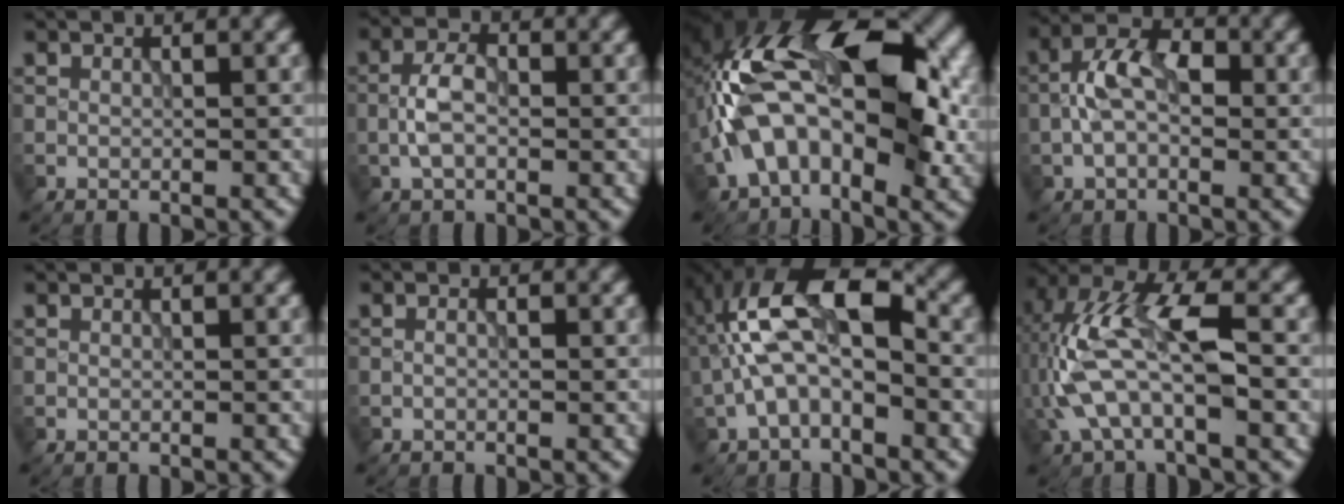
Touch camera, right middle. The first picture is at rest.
{"total": 3.1, "force": [-0.7, 1.6, 2.5], "torque": [-0.051, 0.008, -0.020]}
{"total": 14.9, "force": [0.2, 7.8, 12.7], "torque": [-0.224, 0.016, -0.013]}
{"total": 5.3, "force": [-0.3, 3.1, 4.4], "torque": [-0.080, 0.013, -0.013]}
{"total": 0.0}
{"total": 1.0, "force": [0.1, 0.6, 0.8], "torque": [-0.003, -0.006, -0.009]}
{"total": 7.3, "force": [-0.6, 3.2, 6.5], "torque": [-0.126, 0.027, -0.017]}
{"total": 9.4, "force": [-0.7, 4.4, 8.3], "torque": [-0.186, 0.022, -0.015]}